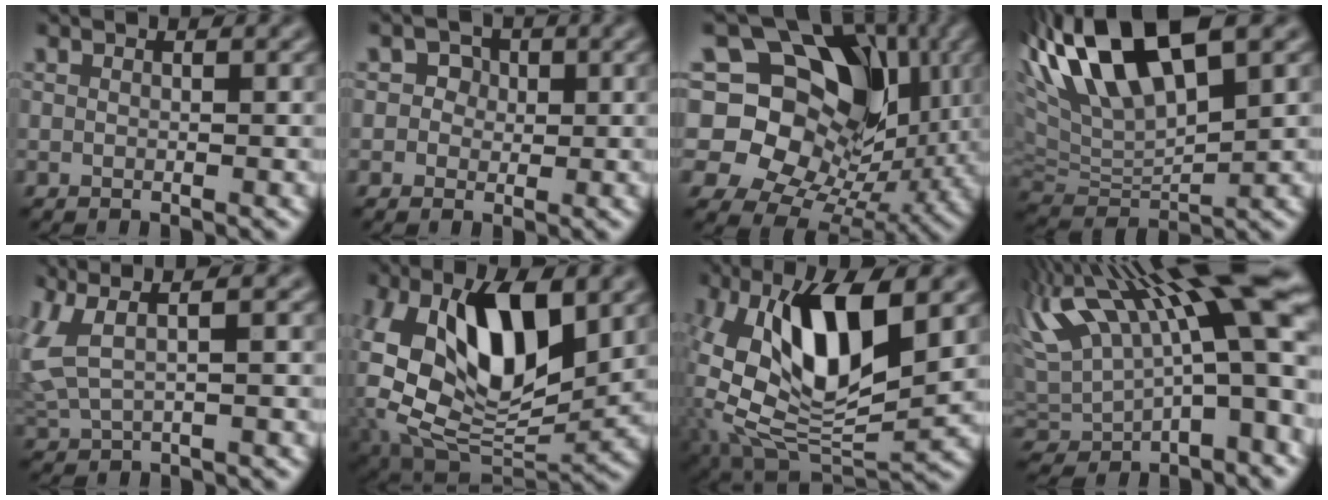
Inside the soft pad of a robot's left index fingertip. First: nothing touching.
{"total": 2.4, "force": [0.6, 2.2, 0.8], "torque": [0.005, 0.002, -0.006]}
{"total": 16.1, "force": [4.3, 12.5, 9.2], "torque": [-0.160, 0.041, 0.065]}
{"total": 10.7, "force": [5.7, 4.3, 8.0], "torque": [-0.163, 0.020, 0.105]}
{"total": 4.7, "force": [1.7, 1.8, 4.1], "torque": [-0.111, 0.011, 0.040]}
{"total": 13.8, "force": [1.9, 7.3, 11.5], "torque": [-0.210, -0.010, 0.026]}
{"total": 12.8, "force": [1.6, 5.7, 11.3], "torque": [-0.213, 0.000, 0.026]}
{"total": 16.4, "force": [3.8, 6.0, 14.8], "torque": [-0.272, 0.020, 0.079]}